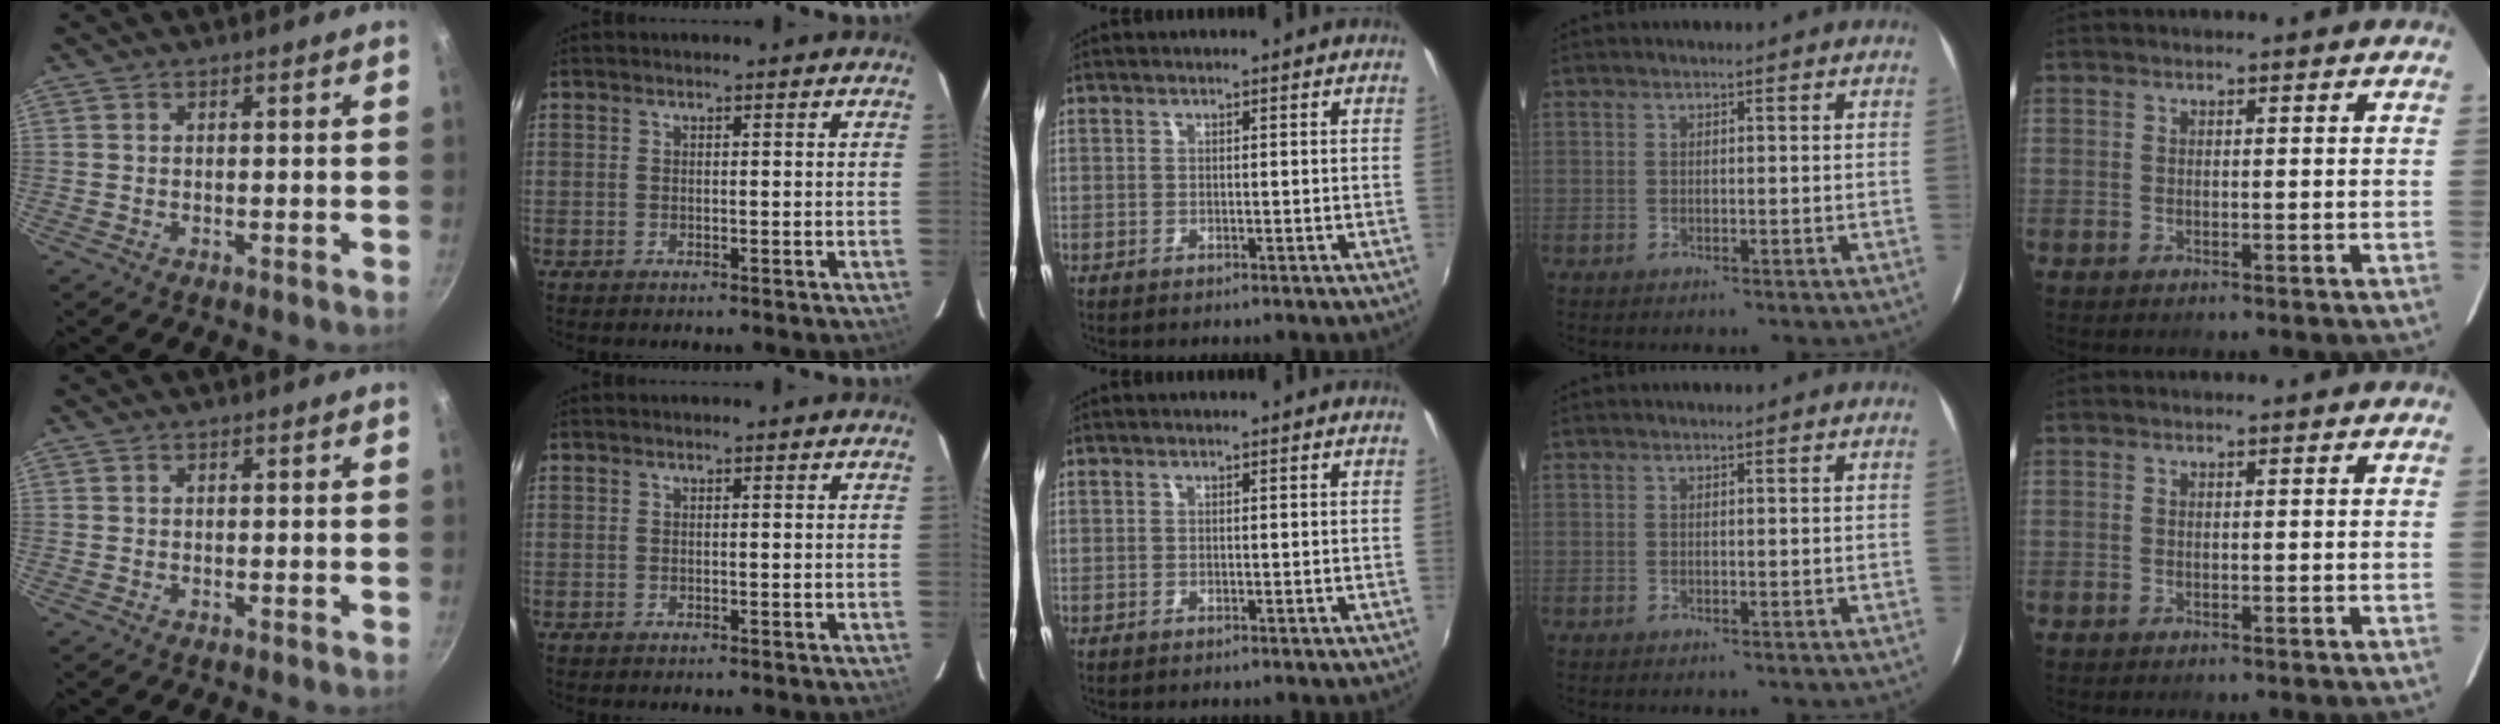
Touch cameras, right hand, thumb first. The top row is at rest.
{}